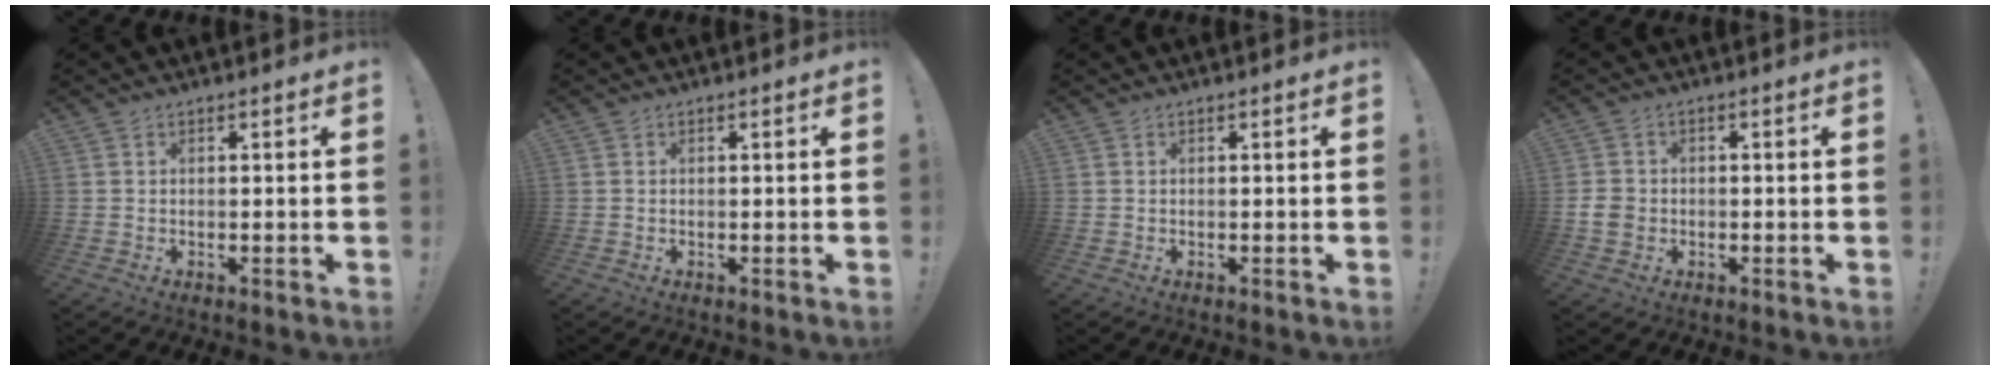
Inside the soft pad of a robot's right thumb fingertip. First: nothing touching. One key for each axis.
{"total": 0.0}
{"total": 0.0}
{"total": 4.2, "fx": -1.3, "fy": 3.4, "fz": 2.1, "tx": -0.046, "ty": 0.008, "tz": -0.022}